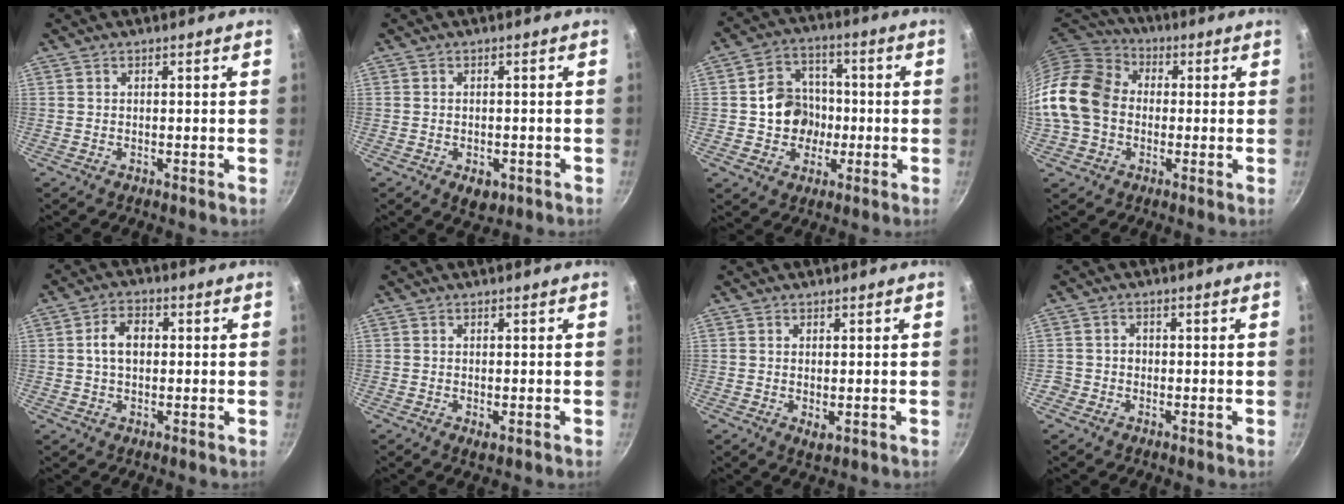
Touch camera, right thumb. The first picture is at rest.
{"total": 3.9, "force": [-1.6, 2.4, 2.6], "torque": [-0.029, 0.005, -0.013]}
{"total": 10.5, "force": [-0.9, 9.2, 5.0], "torque": [-0.047, 0.025, -0.020]}
{"total": 16.2, "force": [-0.3, 12.9, 9.8], "torque": [-0.172, 0.036, -0.019]}
{"total": 5.9, "force": [0.5, 4.0, 4.3], "torque": [-0.060, 0.014, 0.003]}
{"total": 1.4, "force": [-0.3, 0.6, 1.2], "torque": [-0.021, -0.005, -0.004]}
{"total": 2.2, "force": [-0.1, 1.1, 2.0], "torque": [-0.032, -0.009, 0.000]}
{"total": 2.1, "force": [-0.7, 1.9, 0.5], "torque": [0.005, 0.008, -0.013]}